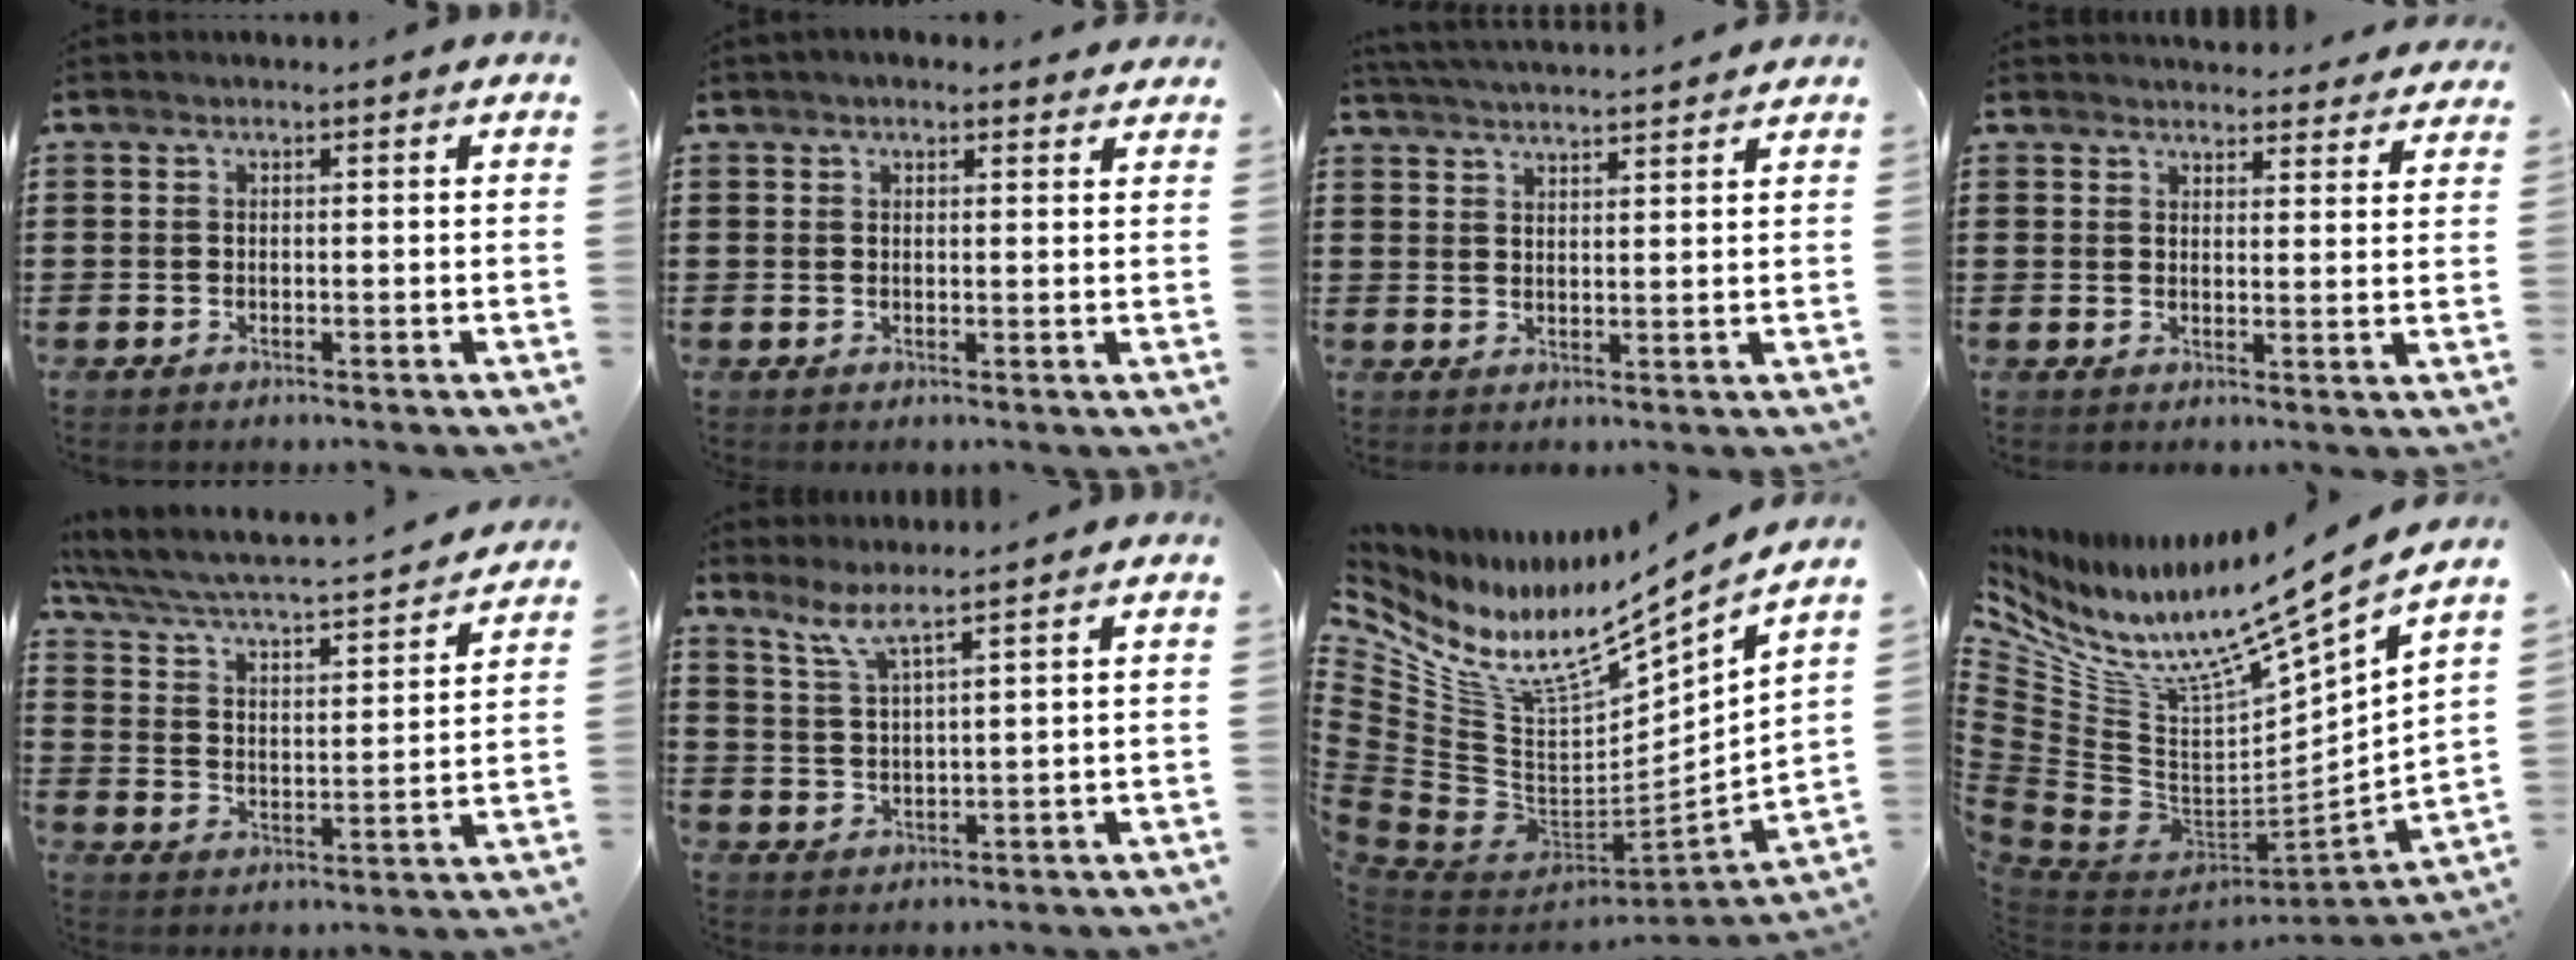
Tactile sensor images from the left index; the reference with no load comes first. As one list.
[{"total": 1.7, "force": [1.5, 0.5, 0.6], "torque": [-0.015, 0.005, 0.028]}, {"total": 3.5, "force": [3.4, -0.6, 0.3], "torque": [-0.019, -0.014, 0.061]}, {"total": 3.7, "force": [3.6, 0.4, 0.3], "torque": [-0.008, -0.017, 0.067]}, {"total": 3.5, "force": [3.1, 0.3, 1.5], "torque": [-0.050, -0.037, 0.041]}, {"total": 4.0, "force": [3.4, -0.3, 2.1], "torque": [-0.053, -0.011, 0.059]}, {"total": 10.8, "force": [6.3, 4.0, 7.8], "torque": [-0.163, -0.055, 0.098]}, {"total": 11.9, "force": [9.0, 2.3, 7.5], "torque": [-0.151, -0.074, 0.141]}]